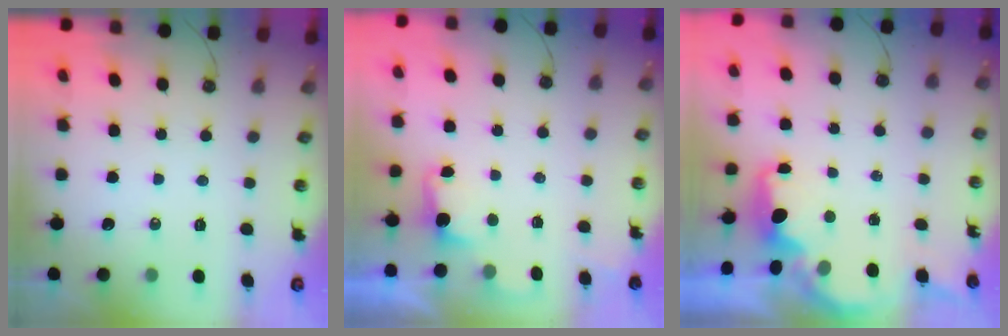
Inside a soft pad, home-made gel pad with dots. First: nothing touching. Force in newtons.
{"total": 1.4, "press": 1.1, "slide": 0.8}
{"total": 2.1, "press": 2.0, "slide": 0.8}